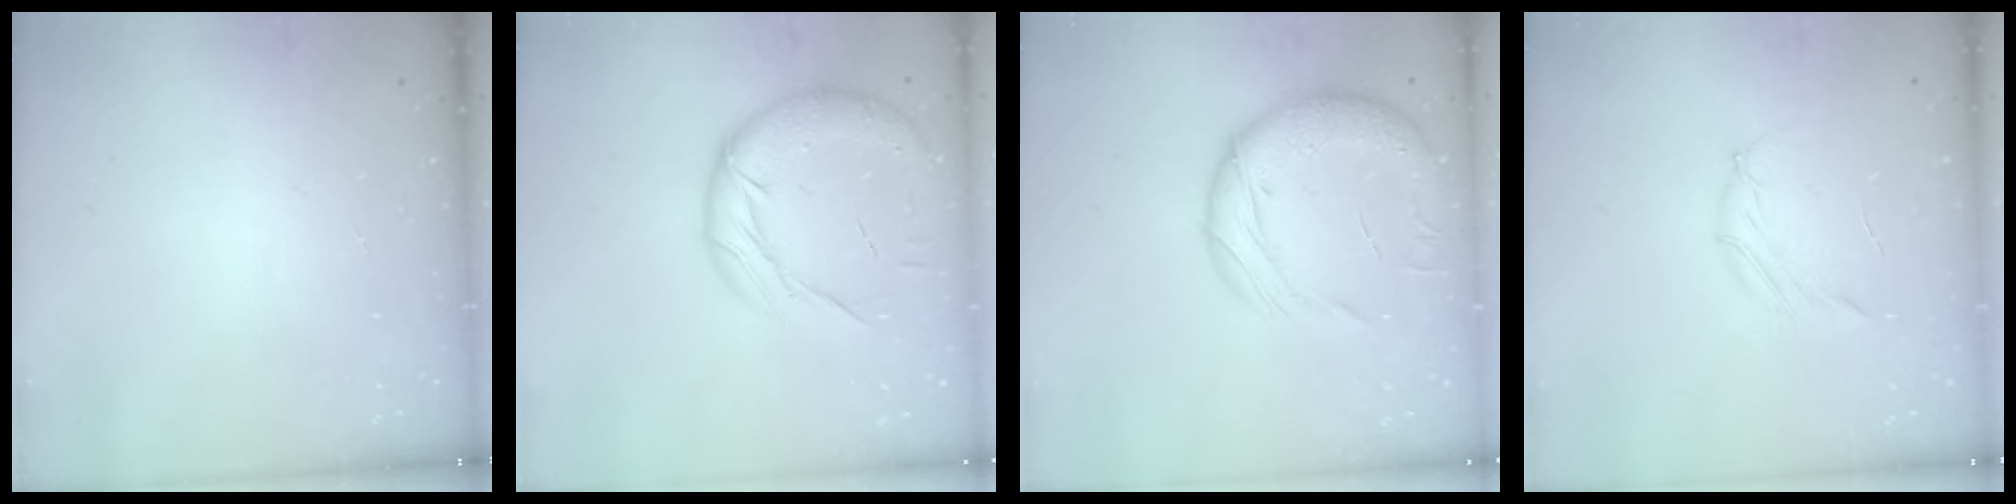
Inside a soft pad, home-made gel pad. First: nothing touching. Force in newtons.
{"total": 15.9, "press": 15.7, "slide": 1.9}
{"total": 17.5, "press": 17.1, "slide": 3.9}
{"total": 4.0, "press": 3.8, "slide": 1.0}